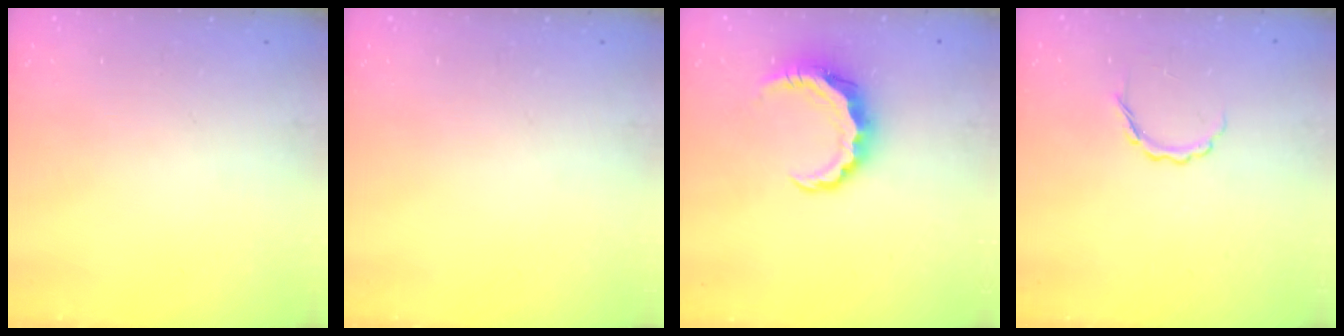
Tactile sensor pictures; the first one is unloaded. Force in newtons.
{"total": 0.0}
{"total": 7.6, "press": 7.6, "slide": 0.7}
{"total": 3.8, "press": 3.7, "slide": 0.8}